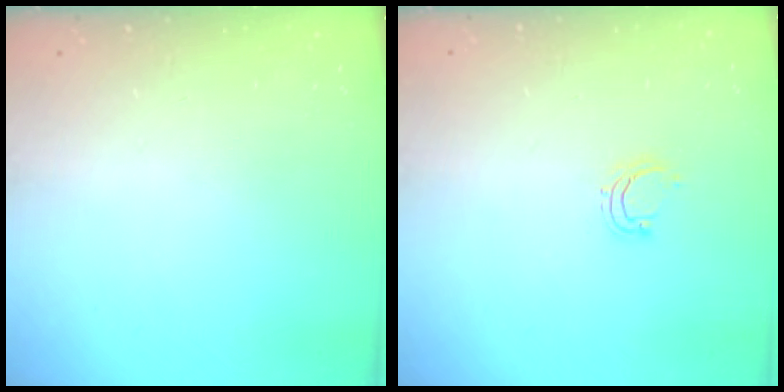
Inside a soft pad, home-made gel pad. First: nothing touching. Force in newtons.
{"total": 4.9, "press": 4.8, "slide": 0.9}